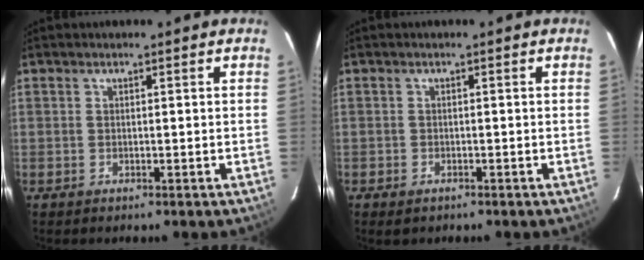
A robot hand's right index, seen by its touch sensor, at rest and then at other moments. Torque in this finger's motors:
{"motor_torque": [0.02, -0.11, -0.15, -0.03]}